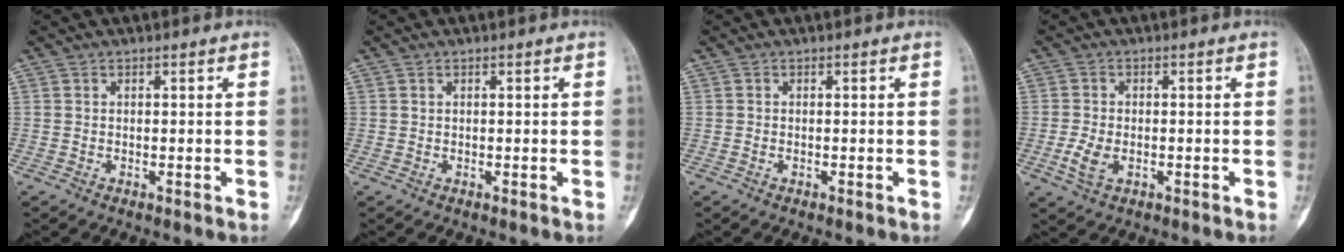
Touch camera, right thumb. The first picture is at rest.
{"total": 0.0}
{"total": 0.0}
{"total": 4.3, "force": [-1.2, 2.6, 3.2], "torque": [-0.072, 0.002, -0.021]}